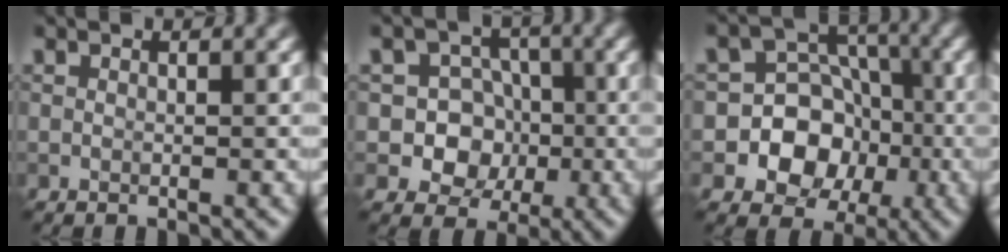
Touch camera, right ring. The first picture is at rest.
{"total": 7.2, "force": [-0.6, 6.7, 2.4], "torque": [-0.037, 0.034, -0.042]}
{"total": 9.0, "force": [-2.3, 8.2, 2.9], "torque": [-0.048, 0.030, -0.072]}